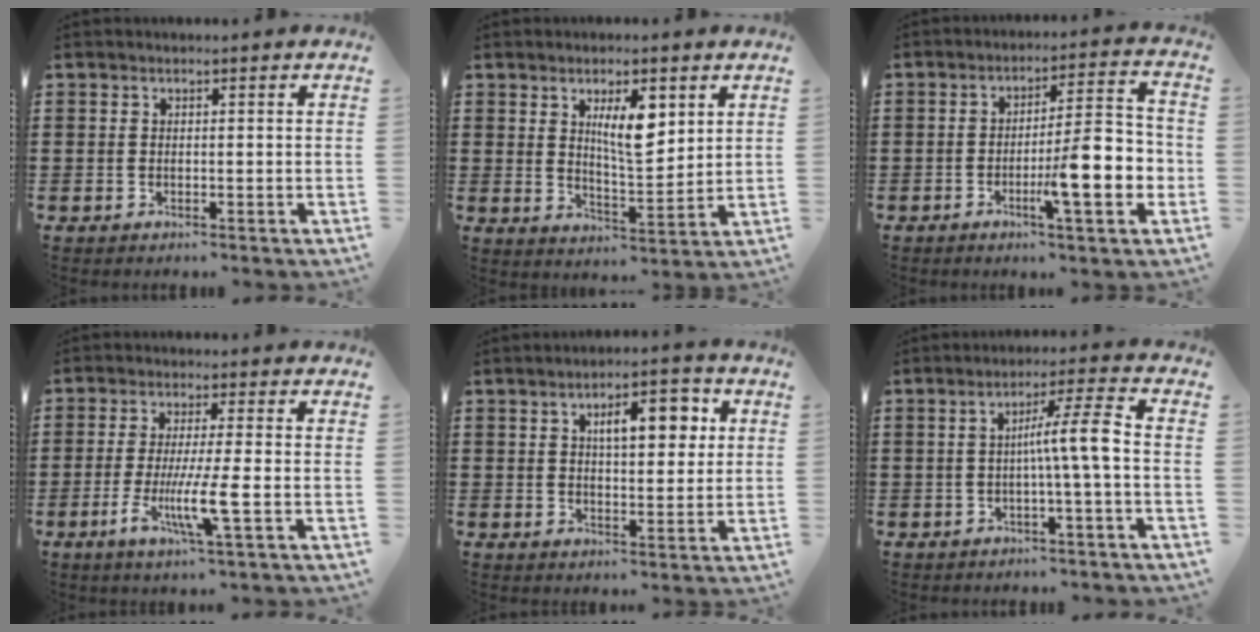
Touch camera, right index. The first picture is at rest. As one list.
[{"total": 7.2, "force": [3.0, 2.3, 6.1], "torque": [-0.102, -0.005, 0.047]}, {"total": 11.1, "force": [-3.3, 2.4, 10.3], "torque": [-0.149, -0.007, -0.058]}, {"total": 8.0, "force": [-2.3, 0.3, 7.7], "torque": [-0.156, -0.023, -0.045]}, {"total": 6.9, "force": [2.5, 2.7, 5.9], "torque": [-0.082, -0.006, 0.031]}, {"total": 6.7, "force": [-0.7, -0.3, 6.6], "torque": [-0.122, 0.002, -0.021]}]